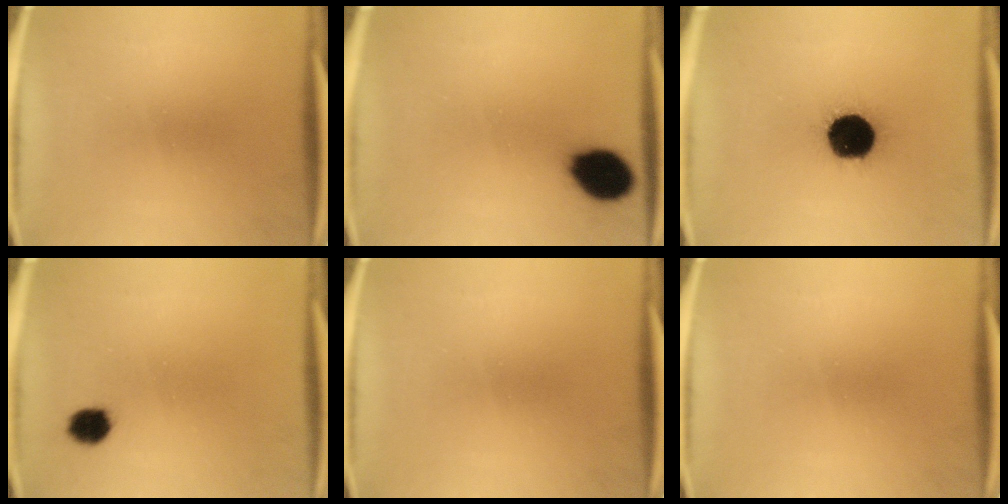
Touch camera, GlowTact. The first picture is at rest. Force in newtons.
{"total": 11.8}
{"total": 18.7}
{"total": 4.5}
{"total": 0.0}
{"total": 0.0}